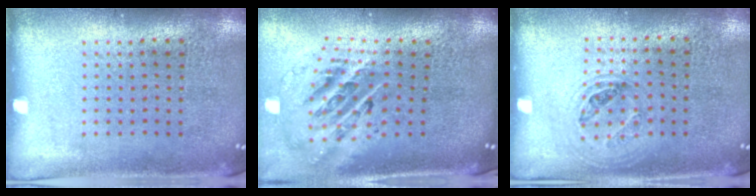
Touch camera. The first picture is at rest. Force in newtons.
{"total": 2.6, "press": 1.8, "slide": 1.9}
{"total": 1.0, "press": 0.9, "slide": 0.3}